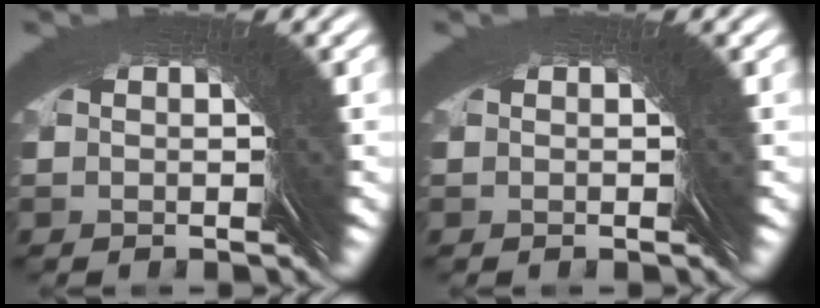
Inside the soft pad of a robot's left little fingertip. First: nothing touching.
{"total": 0.0}